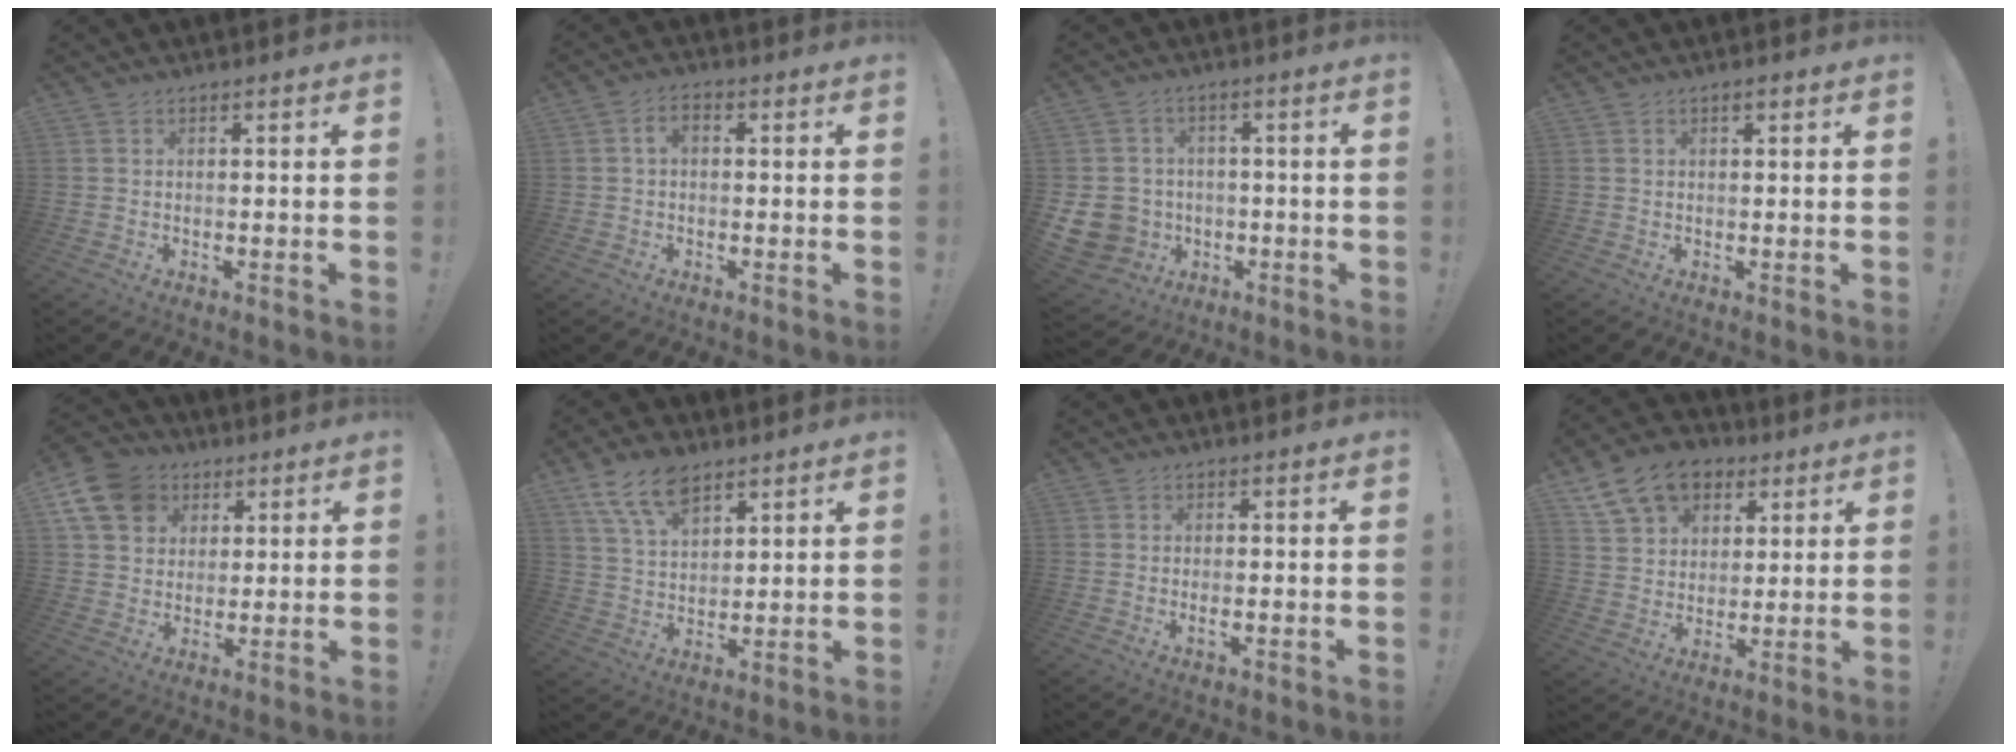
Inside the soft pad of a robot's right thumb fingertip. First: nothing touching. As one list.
[{"total": 3.1, "force": [0.1, 1.8, 2.5], "torque": [-0.039, 0.007, 0.001]}, {"total": 10.8, "force": [-2.4, 9.6, 4.3], "torque": [-0.103, 0.017, -0.036]}, {"total": 1.1, "force": [0.6, 0.4, 0.8], "torque": [-0.014, 0.001, 0.010]}, {"total": 13.4, "force": [5.6, 10.7, 5.8], "torque": [-0.101, -0.025, 0.113]}, {"total": 11.5, "force": [7.7, 5.9, 6.2], "torque": [-0.108, -0.035, 0.146]}, {"total": 1.5, "force": [-0.2, 0.2, 1.4], "torque": [-0.020, -0.003, -0.005]}, {"total": 14.9, "force": [8.0, 10.8, 6.3], "torque": [-0.099, -0.037, 0.156]}]